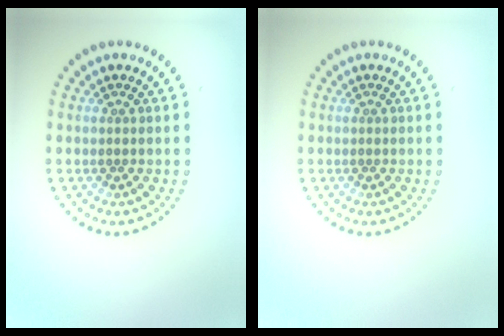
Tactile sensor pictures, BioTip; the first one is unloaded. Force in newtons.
{"total": 0.0}